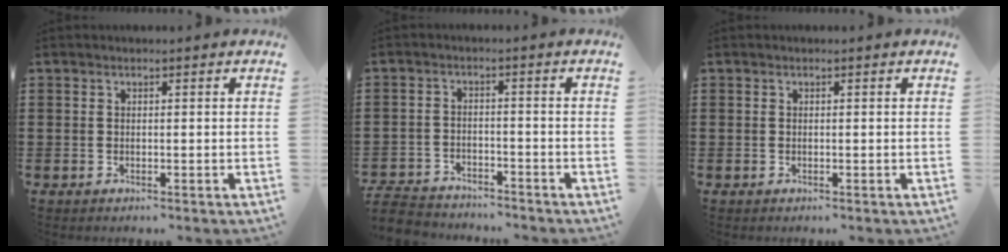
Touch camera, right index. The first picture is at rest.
{"total": 4.7, "force": [-4.7, 0.6, 0.2], "torque": [-0.018, -0.001, -0.100]}
{"total": 0.0}